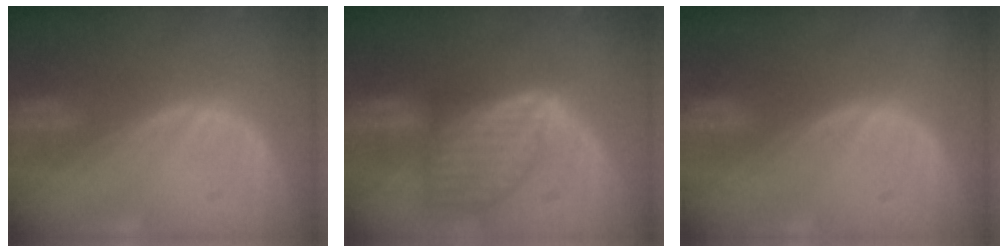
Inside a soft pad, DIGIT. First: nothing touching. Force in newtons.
{"total": 8.1, "press": 7.4, "slide": 3.4}
{"total": 0.0}